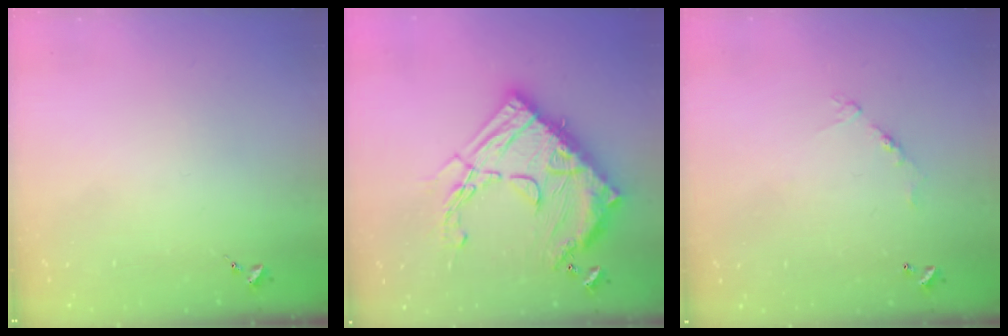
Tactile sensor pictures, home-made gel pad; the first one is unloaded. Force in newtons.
{"total": 29.9, "press": 29.8, "slide": 2.4}
{"total": 7.7, "press": 7.7, "slide": 0.4}